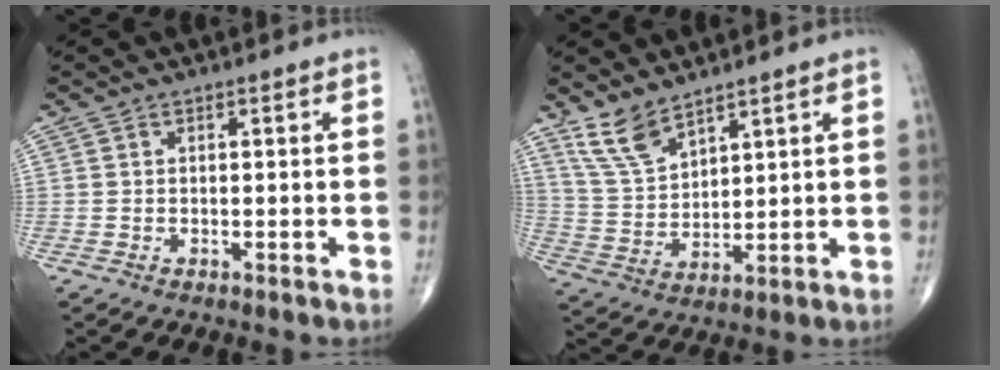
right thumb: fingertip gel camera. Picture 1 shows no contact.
{"total": 7.8, "force": [6.1, 2.8, 4.0], "torque": [-0.075, -0.034, 0.137]}